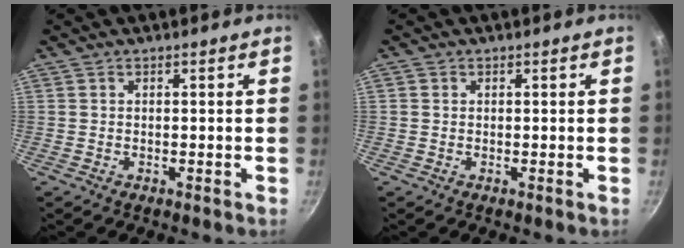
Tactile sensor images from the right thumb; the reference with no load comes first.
{"total": 0.5, "force": [0.0, 0.5, 0.1], "torque": [-0.001, 0.002, -0.001]}